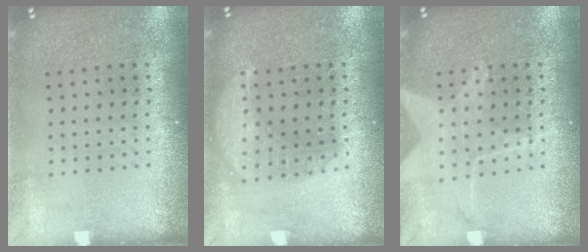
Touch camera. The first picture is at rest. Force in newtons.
{"total": 2.8, "press": 2.8, "slide": 0.3}
{"total": 1.3, "press": 1.3, "slide": 0.1}